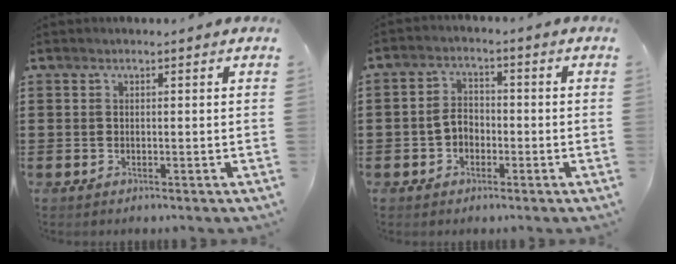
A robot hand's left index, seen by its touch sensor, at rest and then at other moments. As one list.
[{"total": 3.6, "force": [-1.1, 2.6, 2.2], "torque": [-0.053, 0.004, -0.026]}]